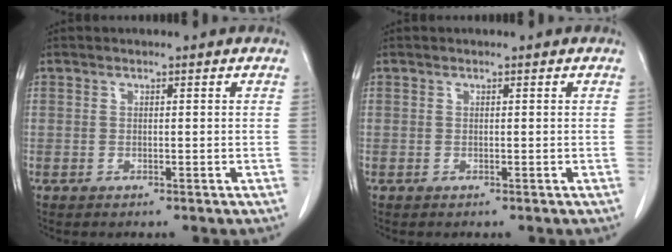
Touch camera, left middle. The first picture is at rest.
{"total": 0.0}